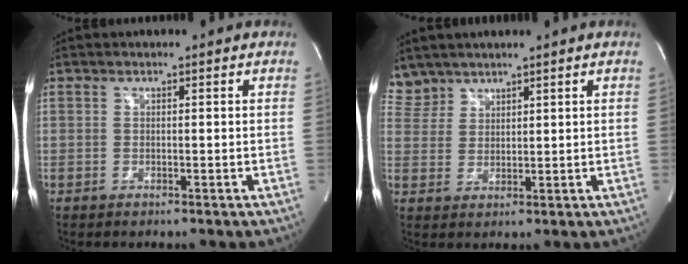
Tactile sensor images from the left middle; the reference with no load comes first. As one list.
[{"total": 3.9, "force": [3.6, 1.5, -0.5], "torque": [0.008, 0.011, 0.080]}]